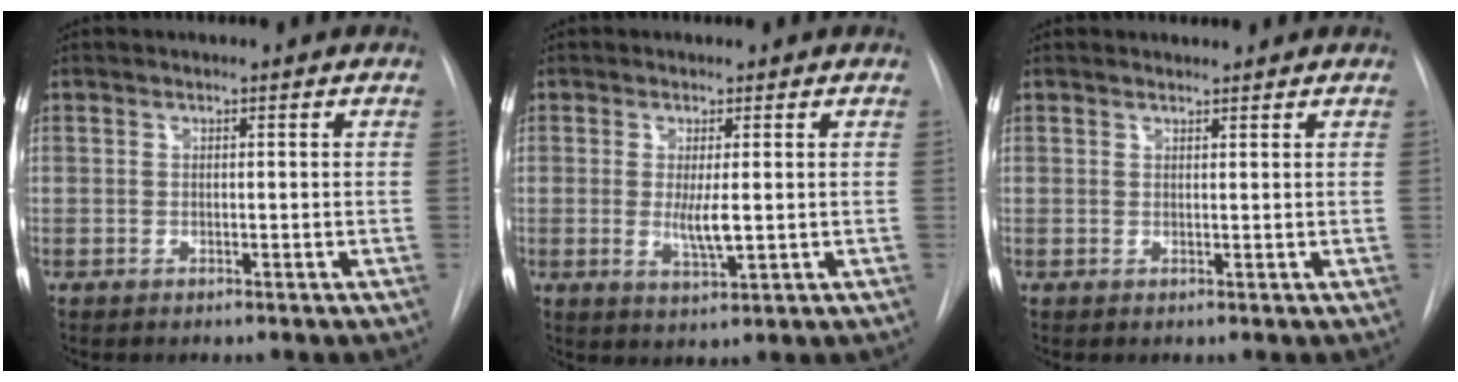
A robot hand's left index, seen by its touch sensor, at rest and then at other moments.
{"total": 3.6, "force": [0.1, 0.6, 3.6], "torque": [-0.069, -0.010, 0.004]}
{"total": 1.3, "force": [1.3, 0.2, 0.0], "torque": [-0.010, 0.006, 0.023]}